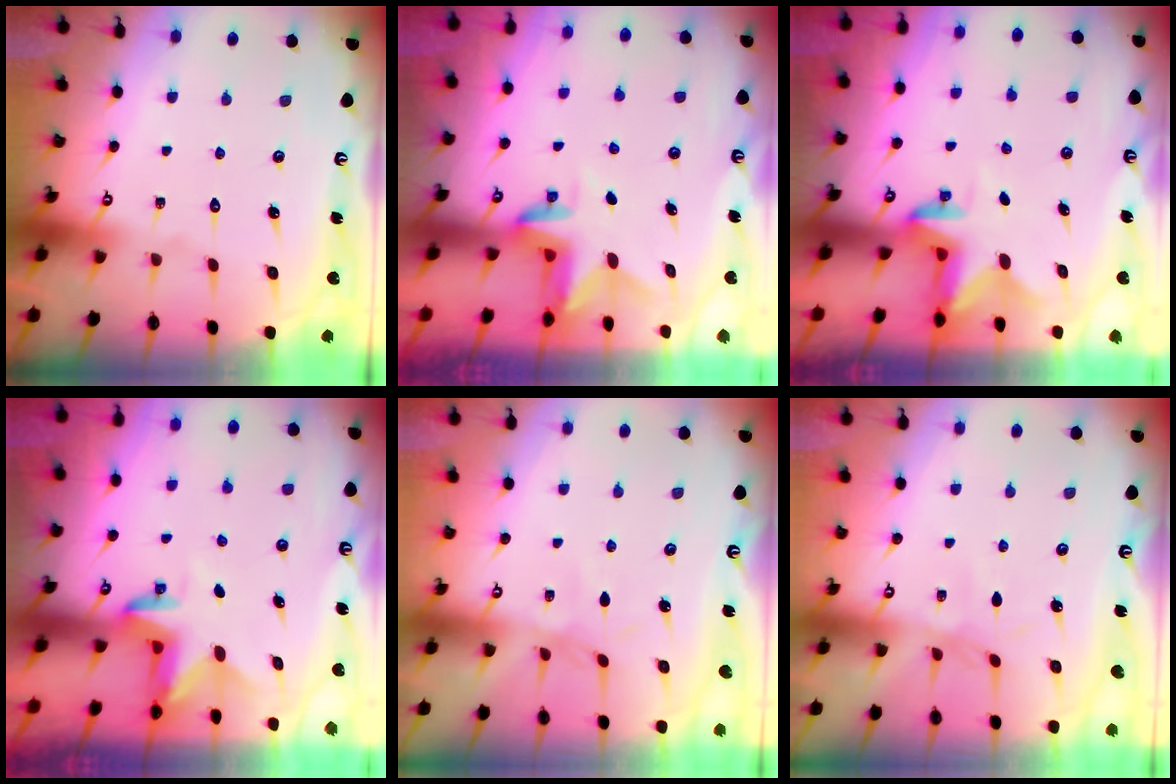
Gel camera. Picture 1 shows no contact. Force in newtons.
{"total": 3.0, "press": 3.0, "slide": 0.2}
{"total": 2.5, "press": 2.5, "slide": 0.5}
{"total": 3.2, "press": 3.2, "slide": 0.1}
{"total": 1.7, "press": 1.7, "slide": 0.2}
{"total": 1.7, "press": 1.7, "slide": 0.2}